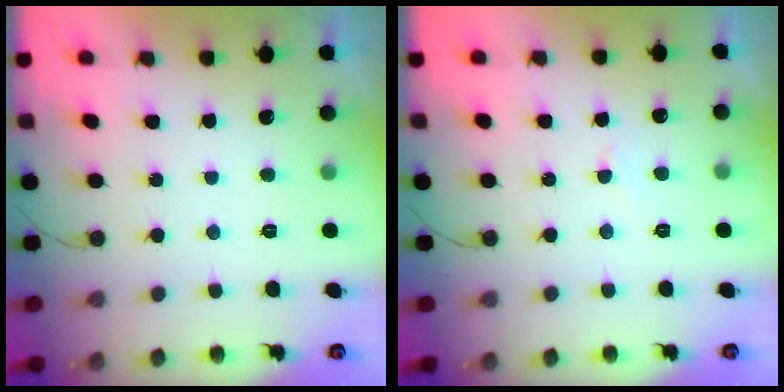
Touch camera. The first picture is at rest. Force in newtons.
{"total": 2.5, "press": 2.4, "slide": 0.3}